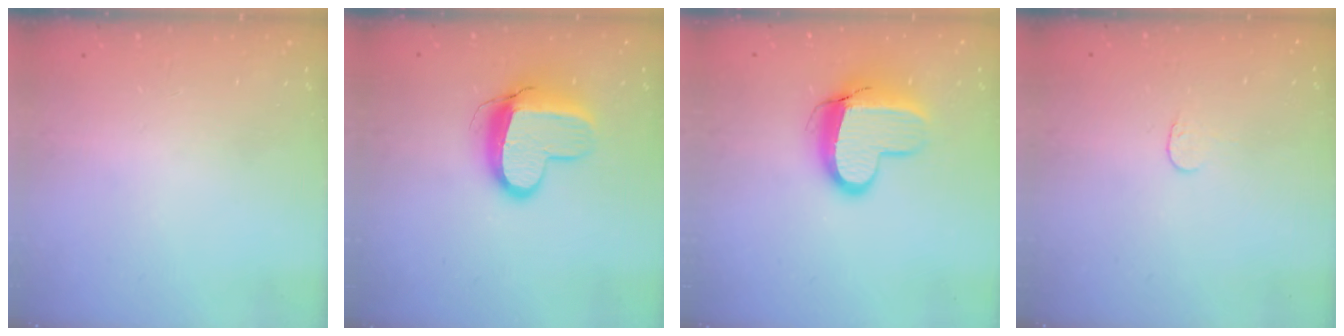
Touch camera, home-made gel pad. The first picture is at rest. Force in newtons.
{"total": 12.4, "press": 12.3, "slide": 1.3}
{"total": 11.6, "press": 11.6, "slide": 0.6}
{"total": 3.6, "press": 3.6, "slide": 0.3}